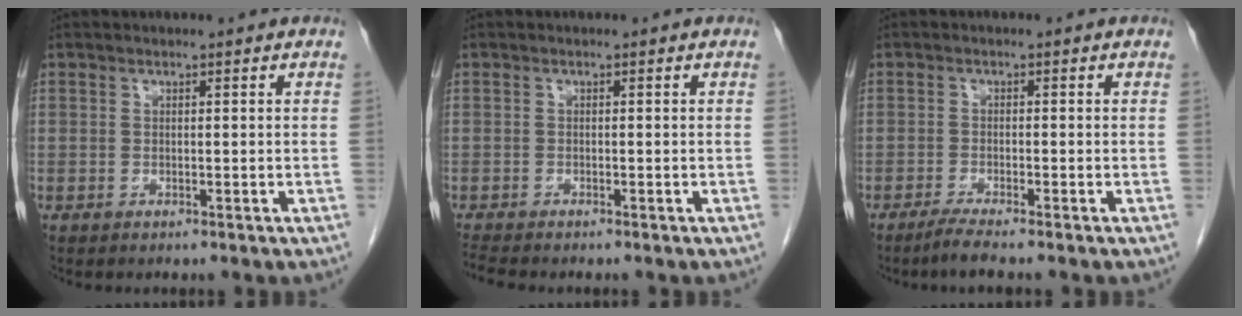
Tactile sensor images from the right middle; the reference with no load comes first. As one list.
[{"total": 2.0, "force": [-1.9, -0.1, 0.6], "torque": [-0.014, -0.007, -0.033]}, {"total": 2.9, "force": [-2.4, -0.4, 1.7], "torque": [-0.038, -0.006, -0.047]}]